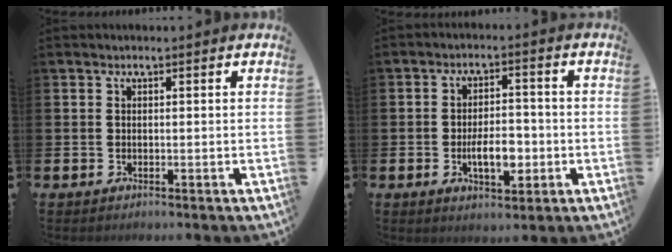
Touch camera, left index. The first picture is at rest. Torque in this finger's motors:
{"motor_torque": [1.33, 0.25, 0.25, 0.13]}